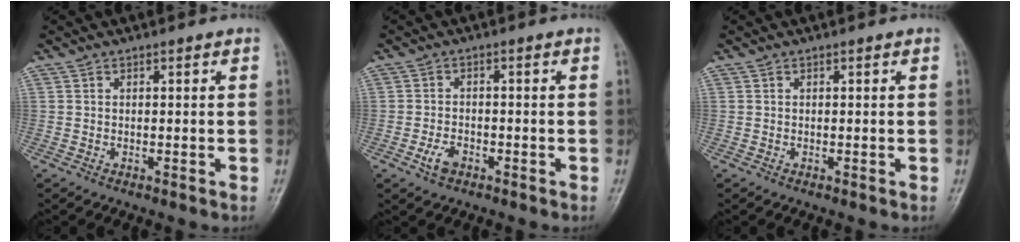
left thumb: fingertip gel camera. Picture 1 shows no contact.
{"total": 3.3, "force": [-1.7, 2.0, 1.9], "torque": [-0.036, 0.009, -0.030]}
{"total": 0.0}